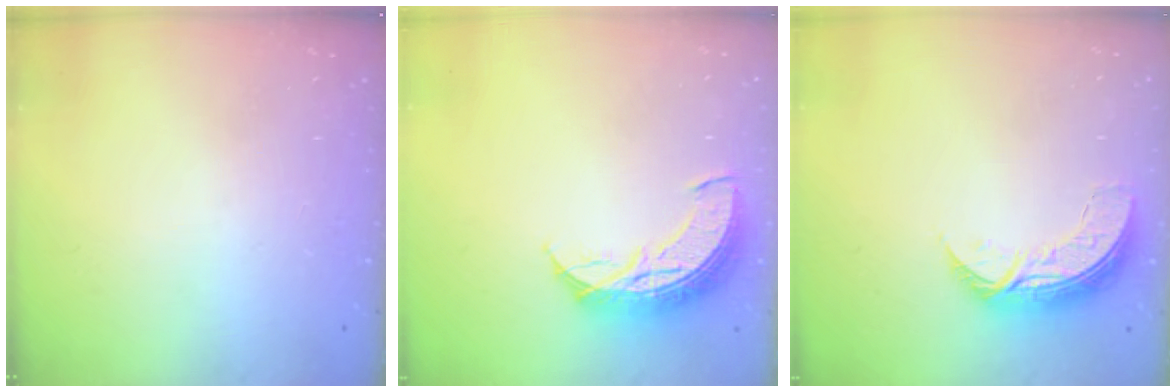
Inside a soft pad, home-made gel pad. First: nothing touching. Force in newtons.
{"total": 9.8, "press": 9.8, "slide": 0.9}
{"total": 7.8, "press": 7.8, "slide": 0.7}